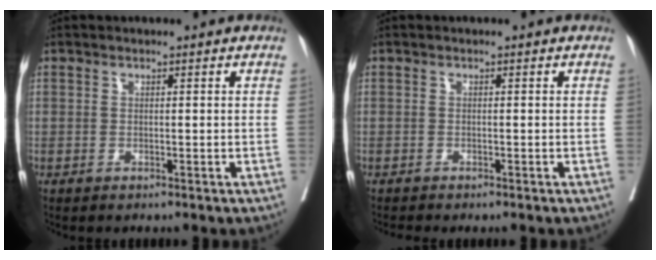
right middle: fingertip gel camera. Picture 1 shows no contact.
{"total": 1.2, "force": [-1.1, 0.0, 0.4], "torque": [-0.005, -0.002, -0.017]}